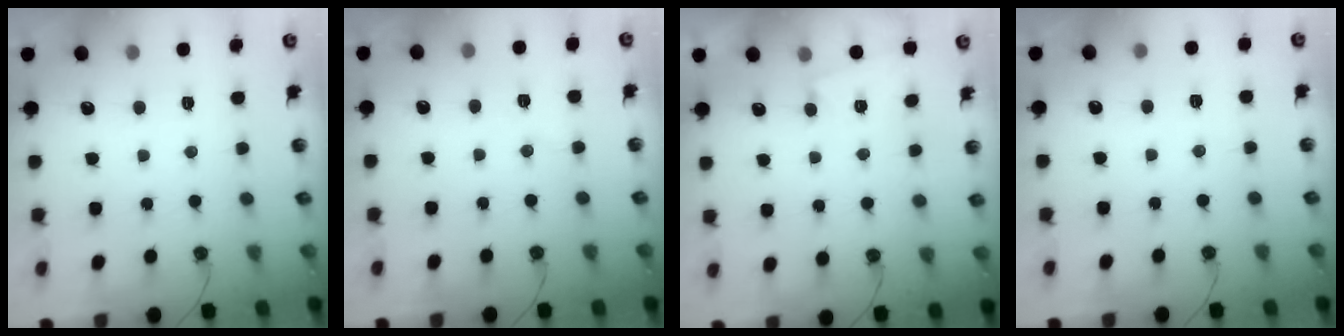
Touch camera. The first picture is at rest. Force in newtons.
{"total": 6.3, "press": 5.7, "slide": 2.8}
{"total": 2.1, "press": 2.1, "slide": 0.5}
{"total": 1.9, "press": 1.9, "slide": 0.4}